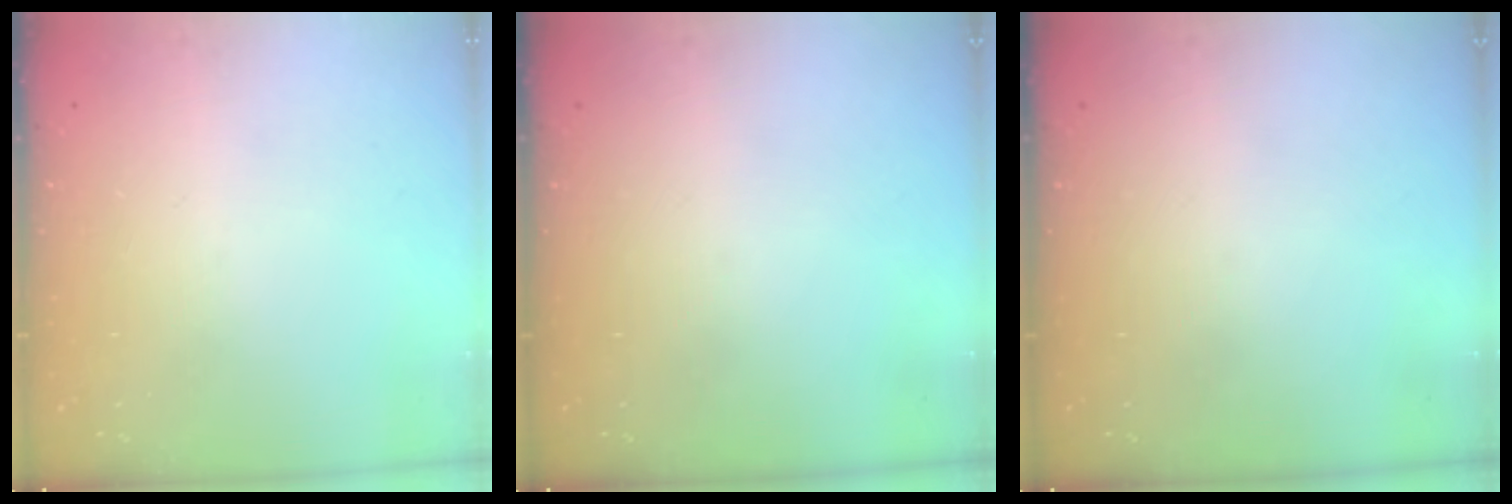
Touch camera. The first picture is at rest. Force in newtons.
{"total": 0.0}
{"total": 0.0}